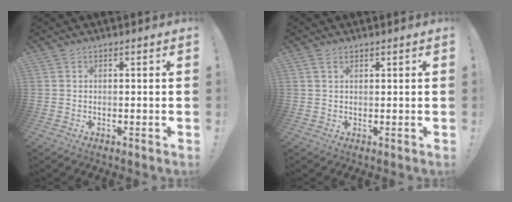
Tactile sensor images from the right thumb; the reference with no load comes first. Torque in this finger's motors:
{"motor_torque": [-1.10, 1.18, 0.44, 1.57, 0.11]}